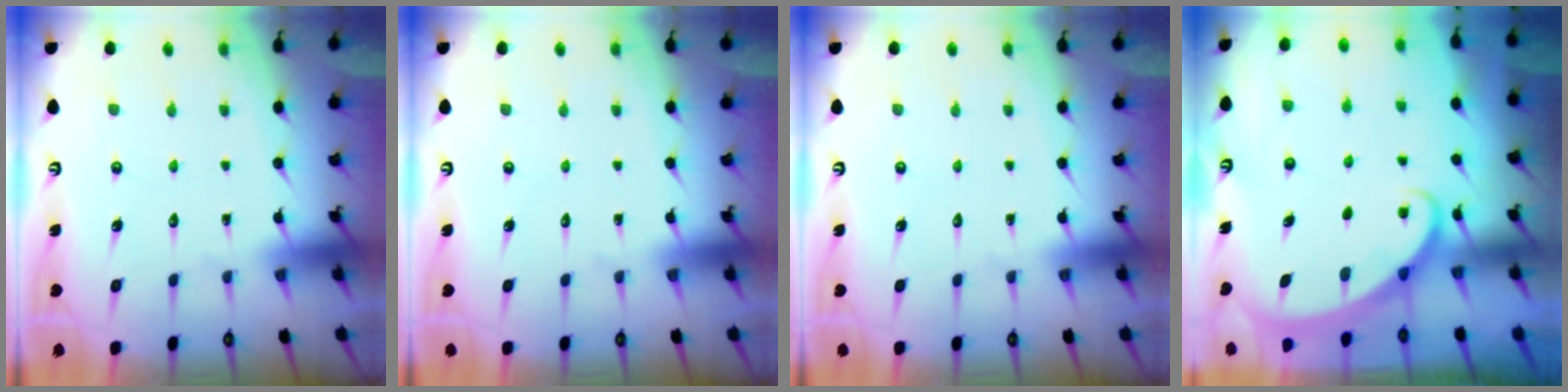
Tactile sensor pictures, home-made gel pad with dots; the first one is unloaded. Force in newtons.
{"total": 0.0}
{"total": 0.0}
{"total": 2.2, "press": 2.2, "slide": 0.1}